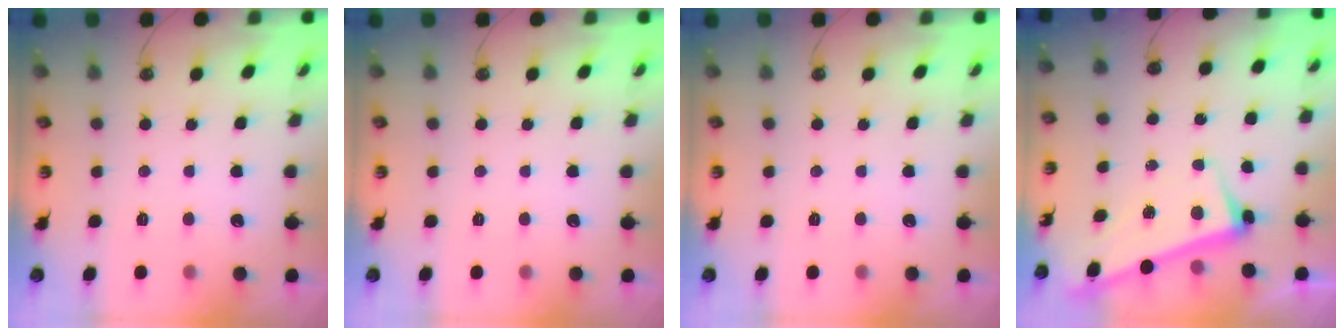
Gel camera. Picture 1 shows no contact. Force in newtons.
{"total": 0.0}
{"total": 0.0}
{"total": 2.6, "press": 2.5, "slide": 0.7}